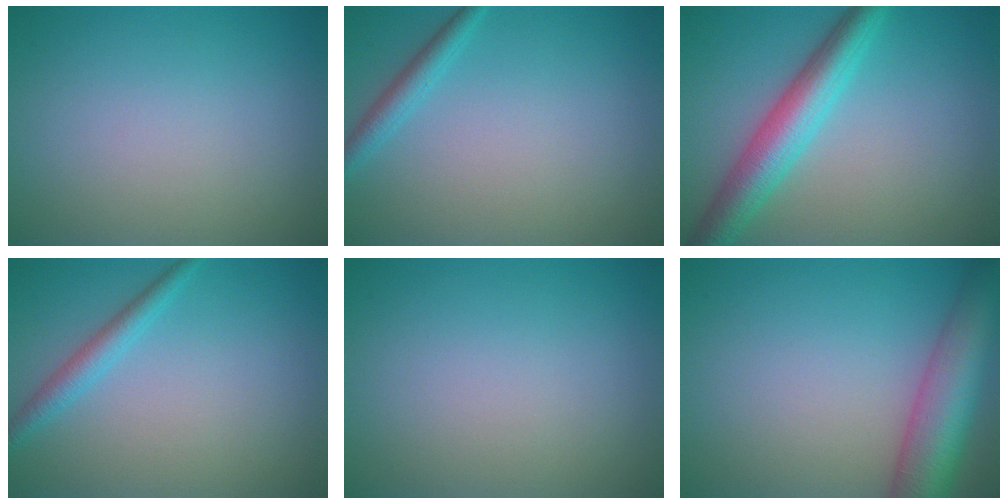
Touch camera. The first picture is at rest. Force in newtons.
{"total": 1.9, "press": 1.9, "slide": 0.0}
{"total": 5.6, "press": 5.6, "slide": 0.2}
{"total": 2.1, "press": 2.1, "slide": 0.1}
{"total": 0.0}
{"total": 8.2, "press": 8.2, "slide": 0.3}